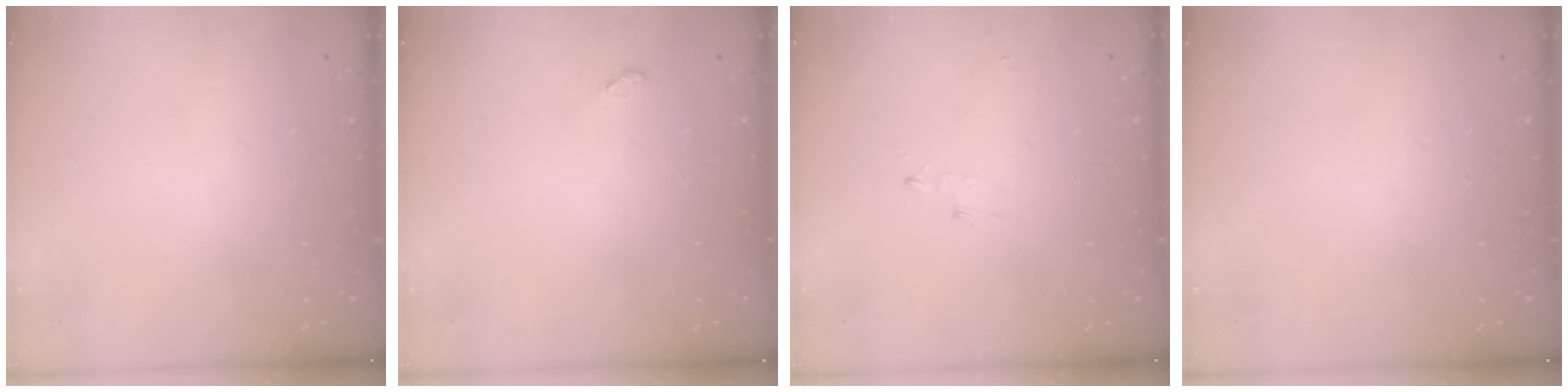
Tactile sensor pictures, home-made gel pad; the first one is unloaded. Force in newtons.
{"total": 3.5, "press": 3.5, "slide": 0.5}
{"total": 2.8, "press": 2.8, "slide": 0.3}
{"total": 0.0}